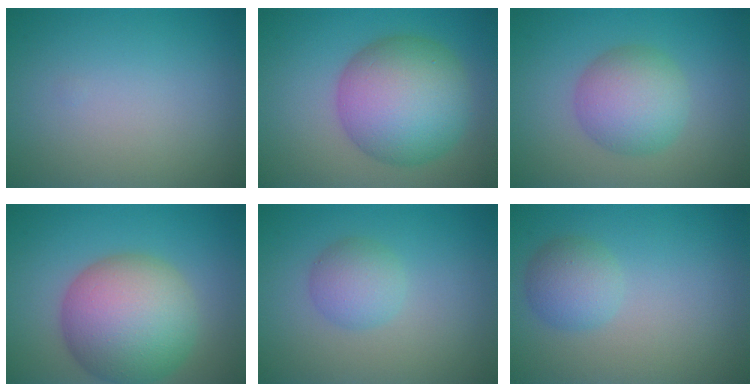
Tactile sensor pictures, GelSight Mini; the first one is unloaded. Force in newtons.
{"total": 10.0, "press": 10.0, "slide": 0.2}
{"total": 5.2, "press": 5.2, "slide": 0.0}
{"total": 10.7, "press": 10.7, "slide": 0.3}
{"total": 2.6, "press": 2.6, "slide": 0.1}
{"total": 2.6, "press": 2.6, "slide": 0.1}